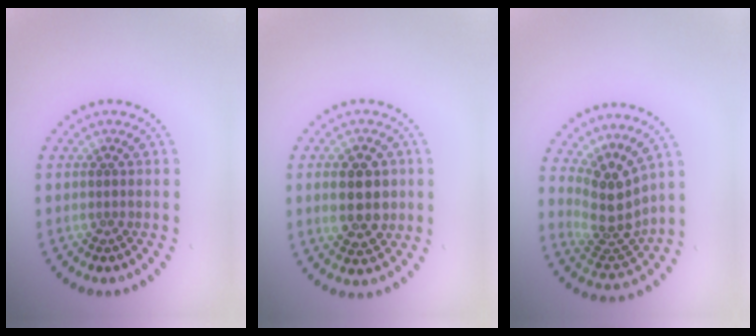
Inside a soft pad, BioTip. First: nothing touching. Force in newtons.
{"total": 4.6, "press": 4.6, "slide": 0.3}
{"total": 4.1, "press": 3.1, "slide": 2.8}